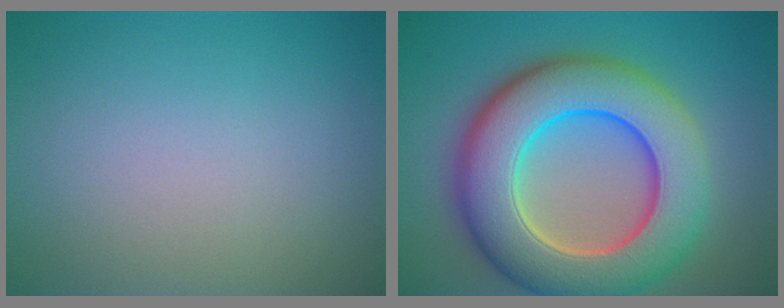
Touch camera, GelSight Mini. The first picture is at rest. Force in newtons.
{"total": 12.5, "press": 12.5, "slide": 0.4}